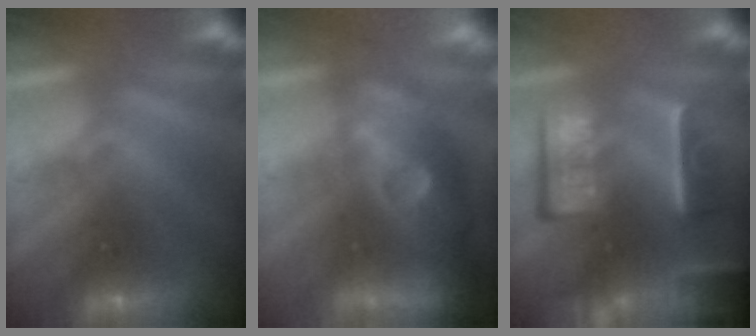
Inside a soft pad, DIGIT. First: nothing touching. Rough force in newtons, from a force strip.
{"total": 10.8}
{"total": 8.6}